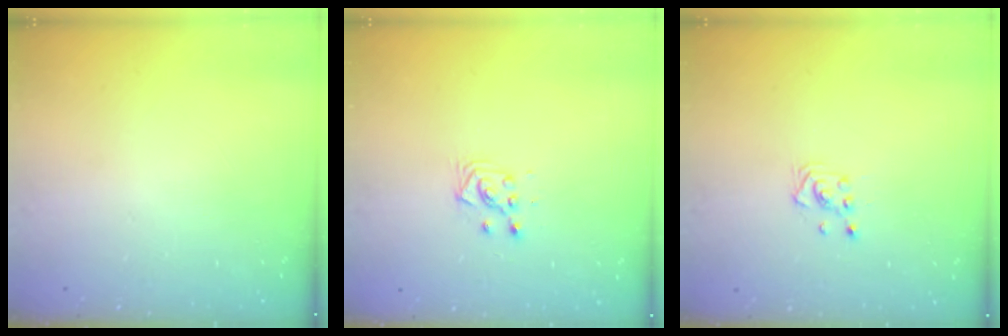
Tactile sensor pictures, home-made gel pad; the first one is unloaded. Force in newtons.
{"total": 3.4, "press": 3.3, "slide": 1.0}
{"total": 2.8, "press": 2.8, "slide": 0.3}